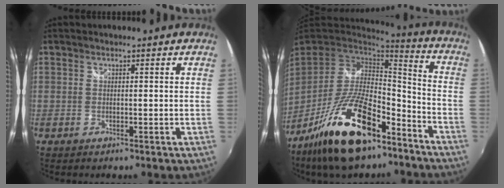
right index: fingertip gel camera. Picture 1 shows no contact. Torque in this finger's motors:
{"motor_torque": [0.78, -0.64, 1.05, 0.21]}